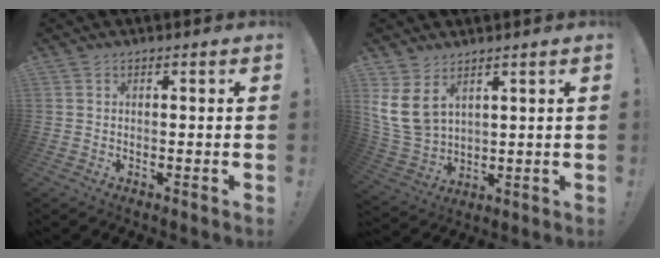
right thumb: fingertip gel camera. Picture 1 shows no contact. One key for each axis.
{"total": 9.9, "fx": 4.9, "fy": 6.2, "fz": 6.0, "tx": -0.132, "ty": -0.032, "tz": 0.101}